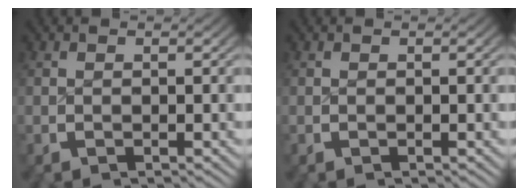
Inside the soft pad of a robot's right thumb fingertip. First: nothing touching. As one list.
[{"total": 0.0}]